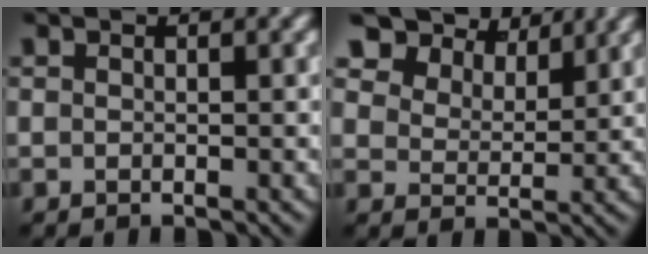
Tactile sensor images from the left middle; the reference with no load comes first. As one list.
[{"total": 8.1, "force": [6.5, 4.0, 2.9], "torque": [-0.073, -0.015, 0.124]}]